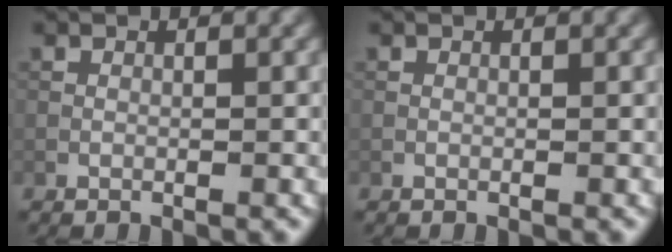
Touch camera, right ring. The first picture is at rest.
{"total": 0.0}